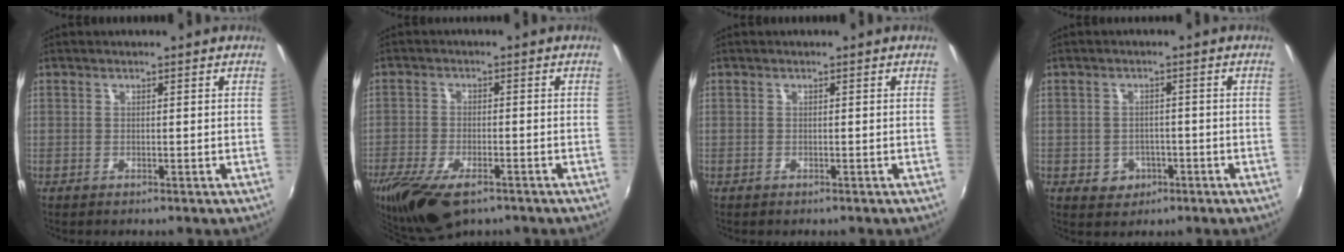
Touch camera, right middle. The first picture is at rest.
{"total": 14.1, "force": [-9.1, 5.9, 9.1], "torque": [-0.208, -0.045, -0.157]}
{"total": 0.8, "force": [0.2, -0.7, -0.3], "torque": [0.011, -0.003, 0.003]}
{"total": 4.5, "force": [-1.6, 4.0, 1.2], "torque": [-0.034, 0.006, -0.014]}